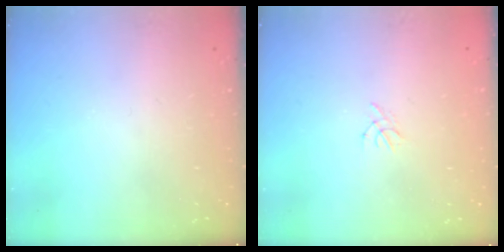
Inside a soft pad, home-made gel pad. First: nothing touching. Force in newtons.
{"total": 1.3, "press": 1.2, "slide": 0.4}